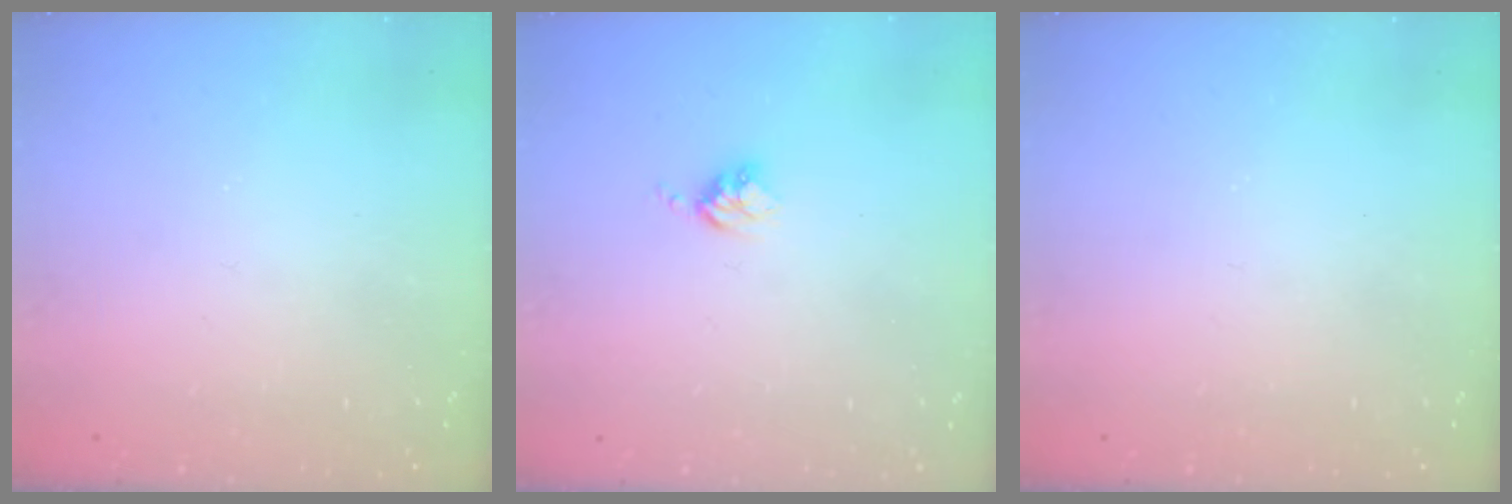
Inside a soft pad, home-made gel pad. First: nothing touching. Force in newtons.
{"total": 3.4, "press": 3.4, "slide": 0.4}
{"total": 0.0}